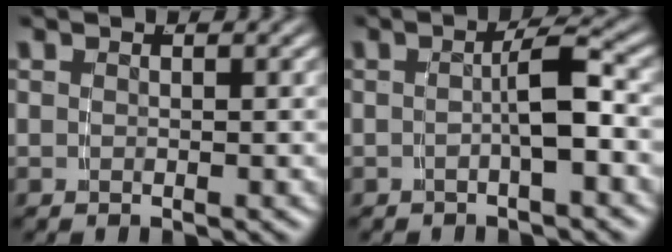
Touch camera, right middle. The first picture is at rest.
{"total": 2.9, "force": [-0.8, -0.2, 2.7], "torque": [-0.035, 0.003, -0.011]}